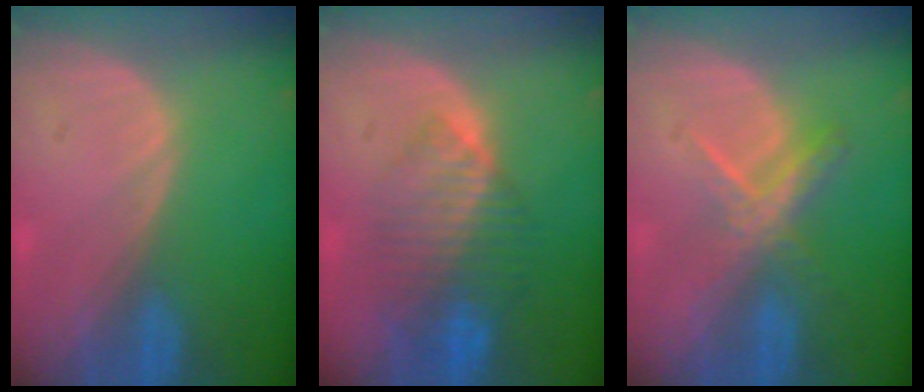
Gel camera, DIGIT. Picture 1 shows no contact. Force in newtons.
{"total": 8.2, "press": 7.3, "slide": 3.8}
{"total": 5.5, "press": 4.9, "slide": 2.5}